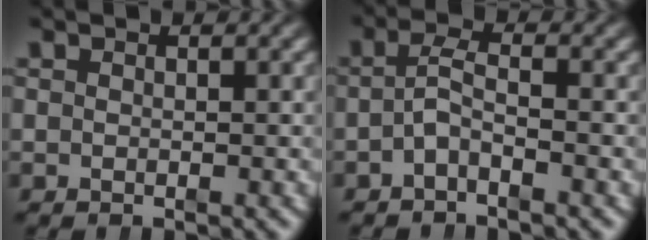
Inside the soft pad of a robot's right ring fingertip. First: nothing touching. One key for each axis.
{"total": 2.5, "fx": -1.2, "fy": 1.2, "fz": 1.9, "tx": -0.041, "ty": -0.004, "tz": -0.024}